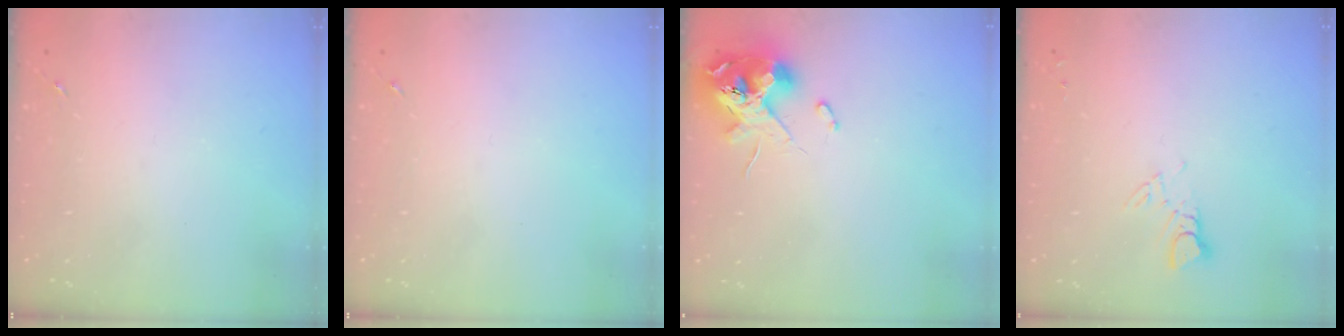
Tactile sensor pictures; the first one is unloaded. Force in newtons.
{"total": 0.0}
{"total": 11.9, "press": 11.8, "slide": 1.5}
{"total": 4.5, "press": 4.5, "slide": 0.5}